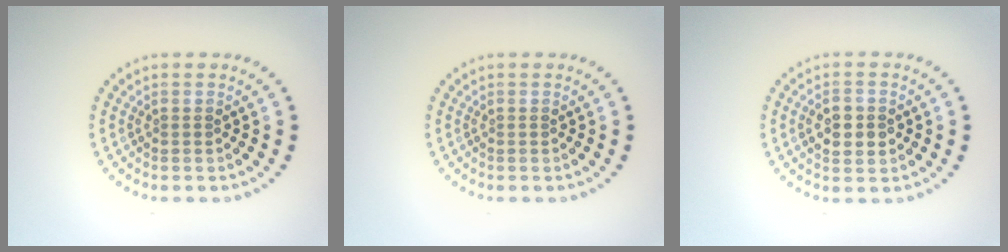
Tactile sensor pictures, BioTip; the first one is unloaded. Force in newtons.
{"total": 0.0}
{"total": 3.0, "press": 3.0, "slide": 0.1}